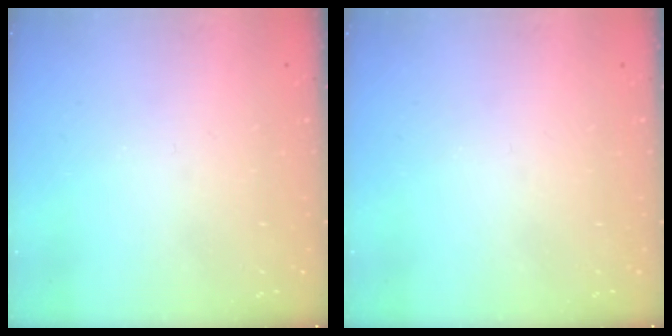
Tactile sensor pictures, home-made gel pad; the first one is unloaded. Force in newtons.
{"total": 0.0}